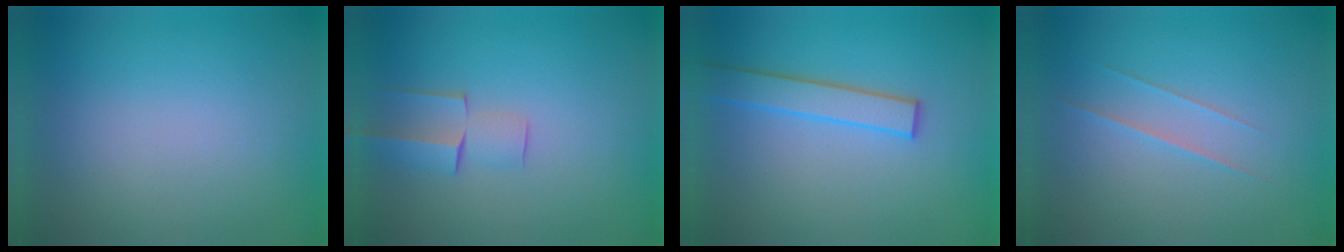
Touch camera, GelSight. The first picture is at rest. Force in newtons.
{"total": 2.5}
{"total": 2.7}
{"total": 1.7}